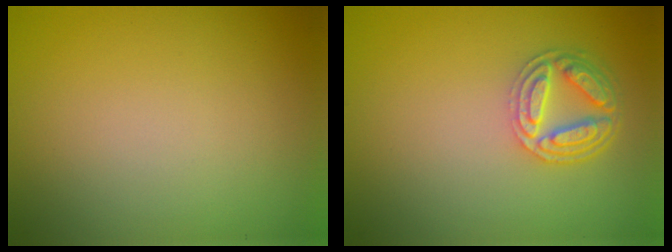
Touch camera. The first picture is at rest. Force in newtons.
{"total": 4.3, "press": 3.5, "slide": 2.5}